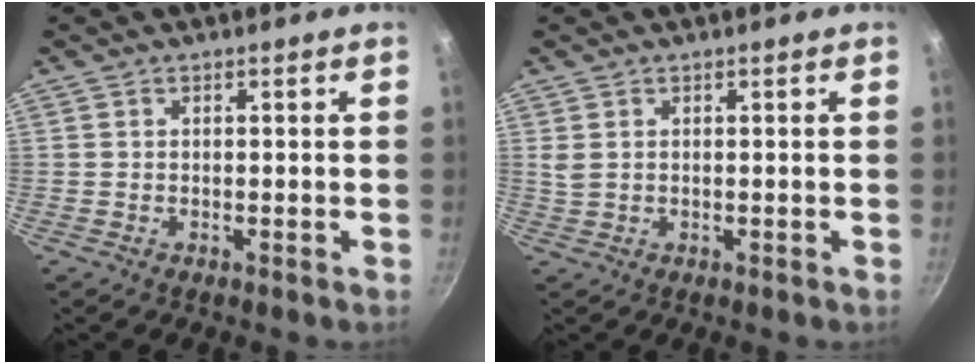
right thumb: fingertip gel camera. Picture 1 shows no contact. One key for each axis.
{"total": 1.5, "fx": 0.5, "fy": 0.9, "fz": 1.1, "tx": -0.028, "ty": 0.001, "tz": 0.018}